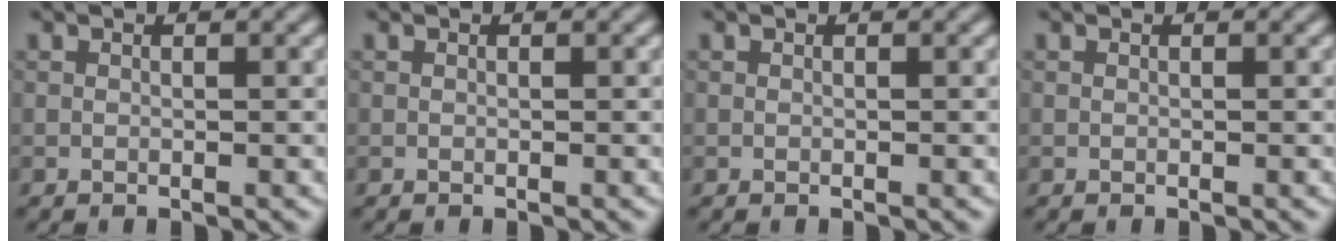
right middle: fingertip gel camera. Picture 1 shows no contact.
{"total": 0.0}
{"total": 0.0}
{"total": 0.0}